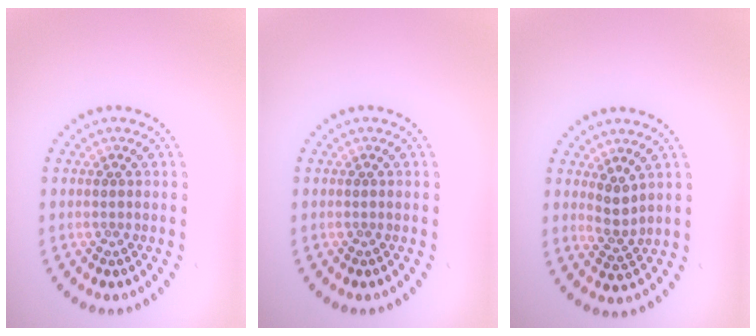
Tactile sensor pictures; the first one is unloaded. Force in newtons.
{"total": 0.0}
{"total": 2.0, "press": 1.4, "slide": 1.4}